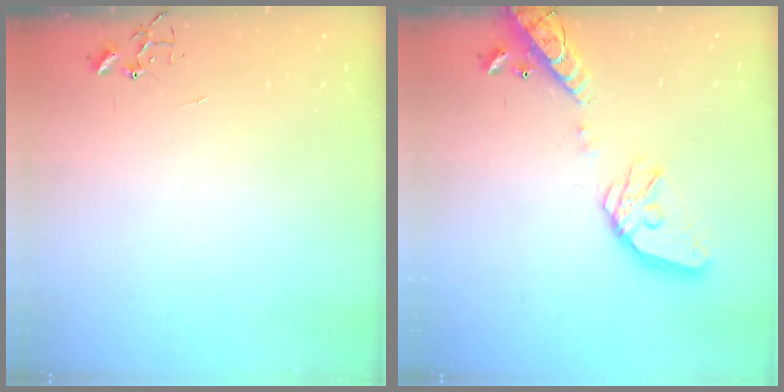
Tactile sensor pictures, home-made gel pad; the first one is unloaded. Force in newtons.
{"total": 17.0, "press": 16.8, "slide": 2.6}